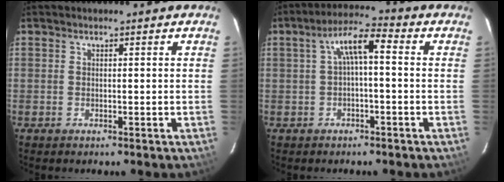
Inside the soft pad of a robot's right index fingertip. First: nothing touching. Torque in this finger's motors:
{"motor_torque": [0.36, -0.11, 0.29, 0.08]}